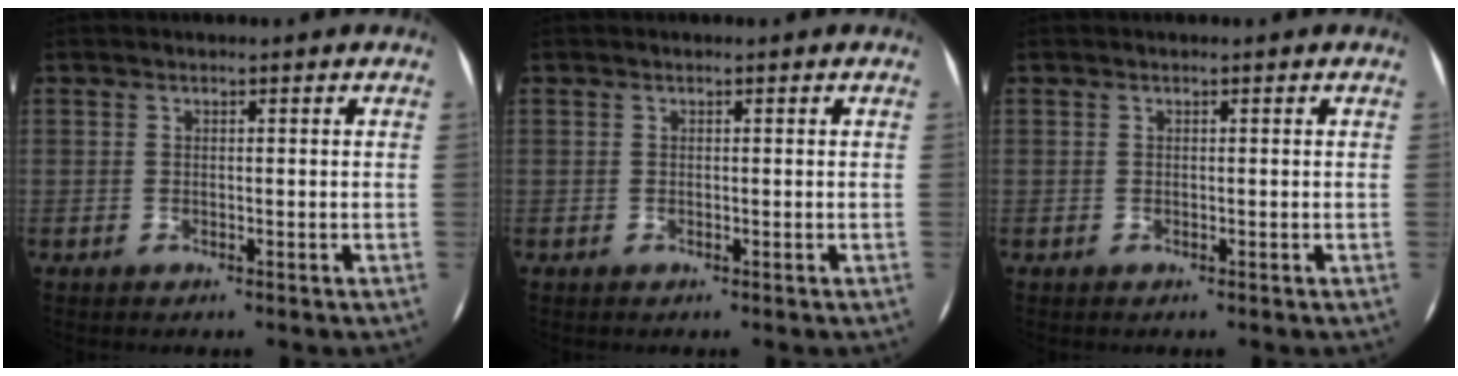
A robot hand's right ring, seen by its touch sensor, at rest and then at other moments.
{"total": 0.0}
{"total": 0.0}